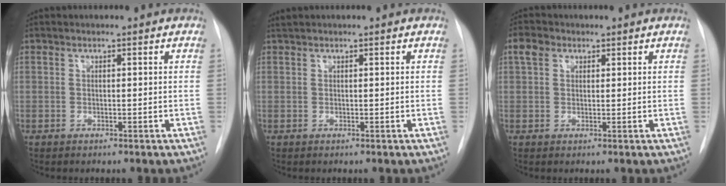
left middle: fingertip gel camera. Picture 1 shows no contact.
{"total": 0.6, "force": [0.6, -0.1, 0.2], "torque": [-0.008, 0.012, 0.016]}
{"total": 2.9, "force": [1.4, 2.1, 1.4], "torque": [-0.033, 0.017, 0.028]}